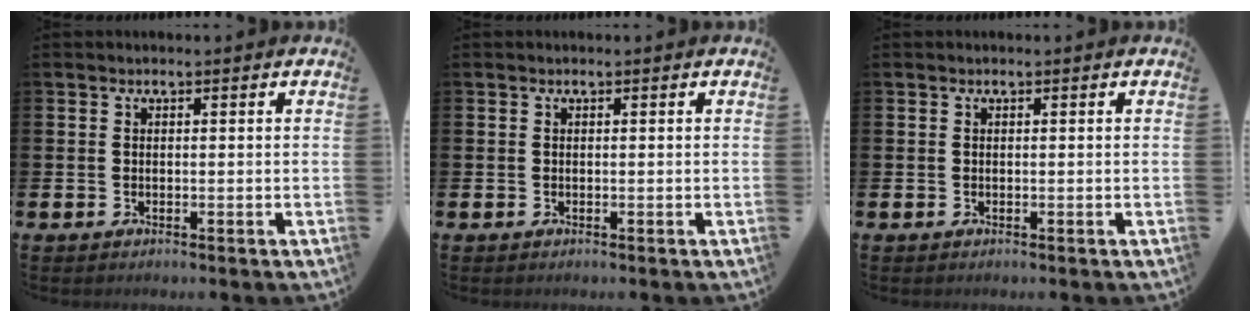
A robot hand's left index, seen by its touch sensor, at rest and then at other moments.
{"total": 0.0}
{"total": 0.0}